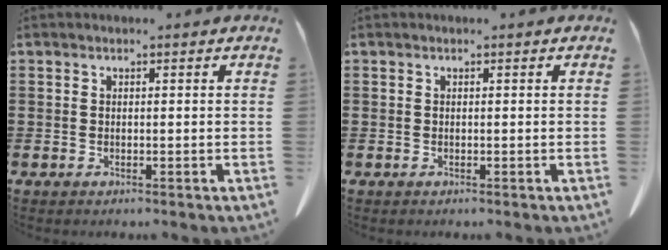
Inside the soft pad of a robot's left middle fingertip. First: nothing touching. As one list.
[{"total": 0.0}]